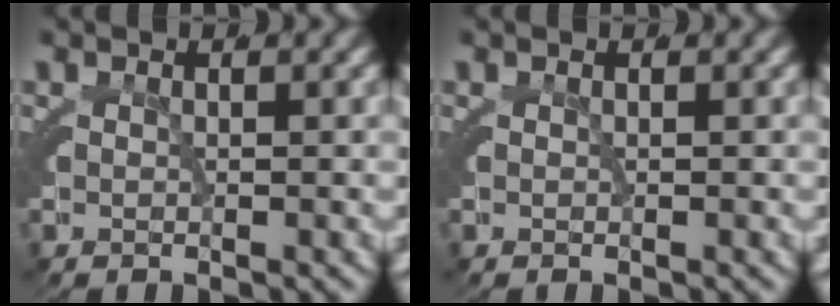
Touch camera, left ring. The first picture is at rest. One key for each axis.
{"total": 0.0}